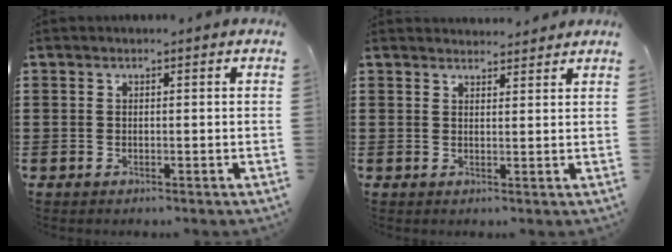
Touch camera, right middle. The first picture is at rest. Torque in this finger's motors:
{"motor_torque": [-0.30, -0.16, 0.07, -0.03]}